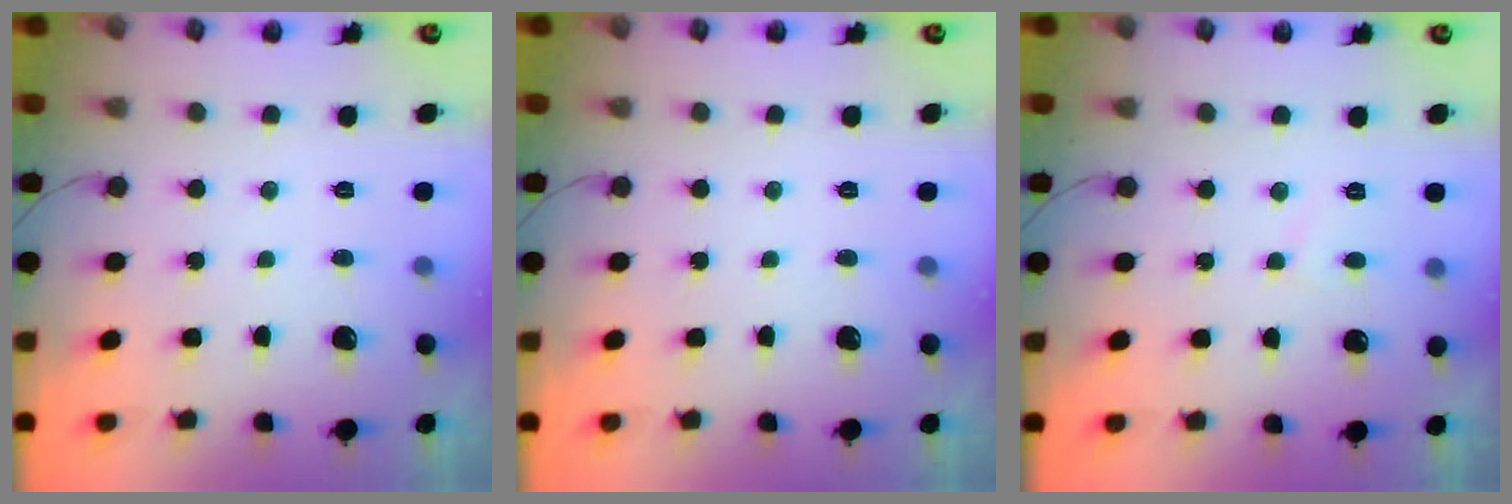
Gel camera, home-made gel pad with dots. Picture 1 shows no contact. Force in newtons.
{"total": 0.0}
{"total": 2.8, "press": 2.8, "slide": 0.3}